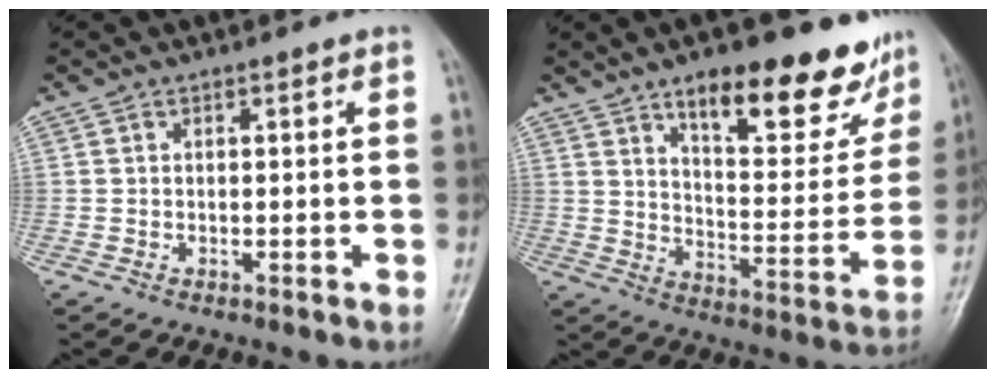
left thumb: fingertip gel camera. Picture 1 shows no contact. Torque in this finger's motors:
{"motor_torque": [0.57, 0.53, 1.44, -1.33, 0.11]}